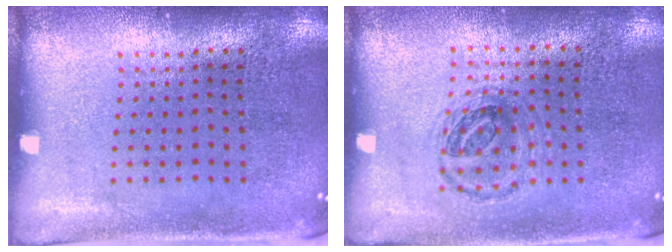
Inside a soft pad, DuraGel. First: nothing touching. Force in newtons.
{"total": 0.9, "press": 0.9, "slide": 0.2}